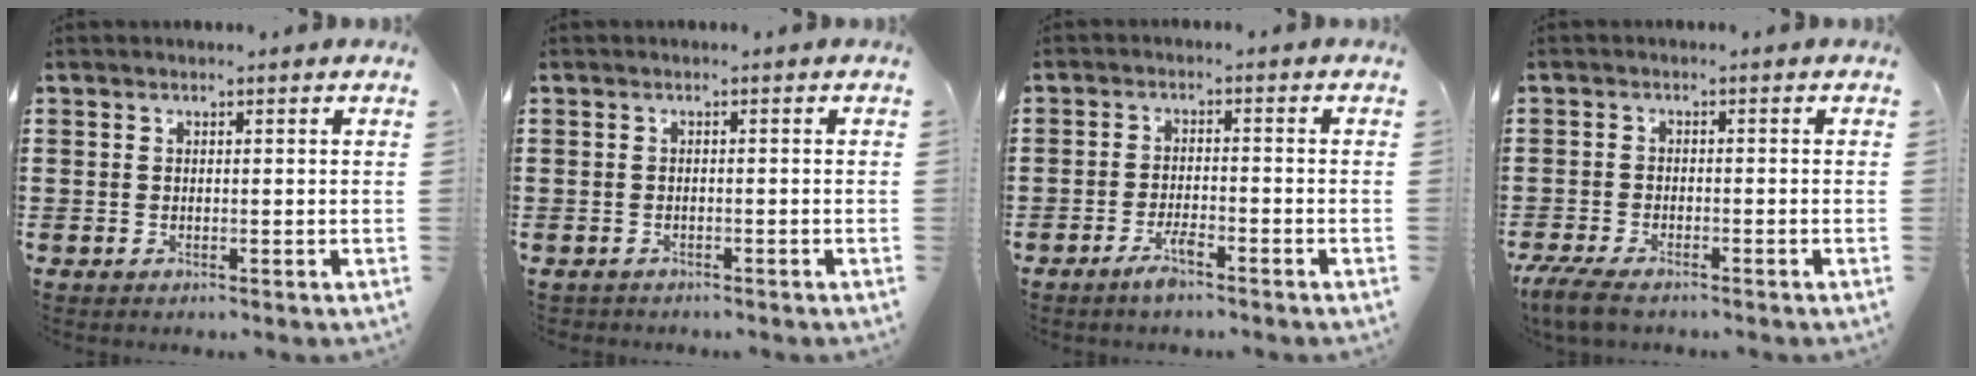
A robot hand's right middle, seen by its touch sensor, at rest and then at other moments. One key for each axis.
{"total": 0.6, "fx": -0.6, "fy": 0.1, "fz": -0.1, "tx": -0.001, "ty": 0.001, "tz": -0.013}
{"total": 3.3, "fx": -2.2, "fy": 0.5, "fz": 2.3, "tx": -0.047, "ty": 0.000, "tz": -0.041}
{"total": 3.4, "fx": -2.8, "fy": 0.6, "fz": 1.7, "tx": -0.058, "ty": -0.011, "tz": -0.063}